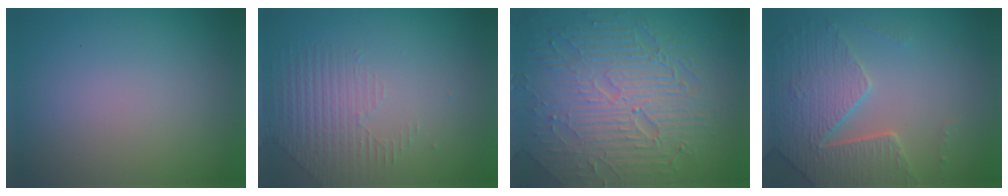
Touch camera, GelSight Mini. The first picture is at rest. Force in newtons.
{"total": 1.5, "press": 0.9, "slide": 1.2}
{"total": 10.2, "press": 6.6, "slide": 7.7}
{"total": 5.1, "press": 4.7, "slide": 2.1}